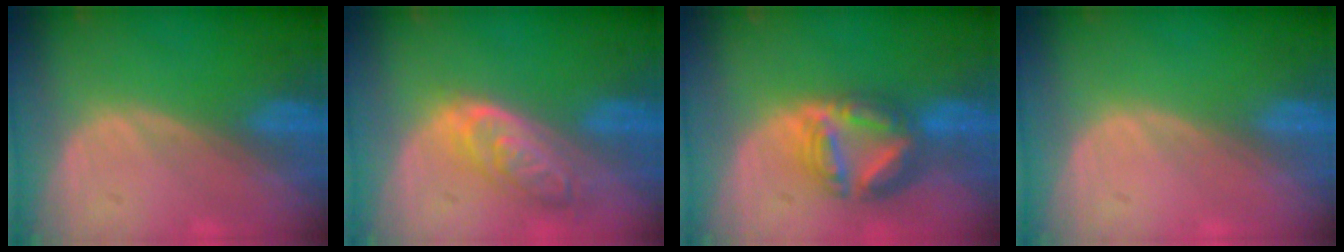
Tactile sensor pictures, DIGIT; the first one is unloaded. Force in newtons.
{"total": 6.5, "press": 5.9, "slide": 2.7}
{"total": 8.2, "press": 7.0, "slide": 4.2}
{"total": 0.0}